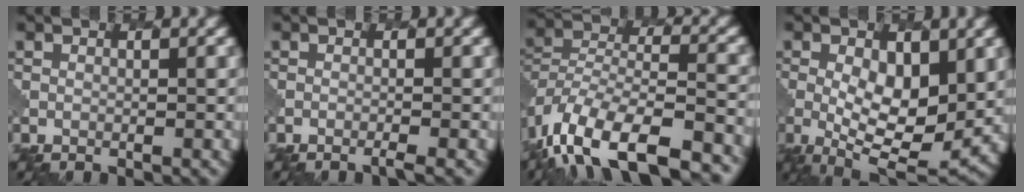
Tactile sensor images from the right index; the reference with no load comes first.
{"total": 0.9, "force": [-0.7, 0.0, 0.6], "torque": [-0.006, 0.000, -0.019]}
{"total": 15.1, "force": [-11.2, 6.3, 8.0], "torque": [-0.154, -0.009, -0.166]}
{"total": 7.4, "force": [0.3, 3.6, 6.4], "torque": [-0.113, -0.006, 0.005]}